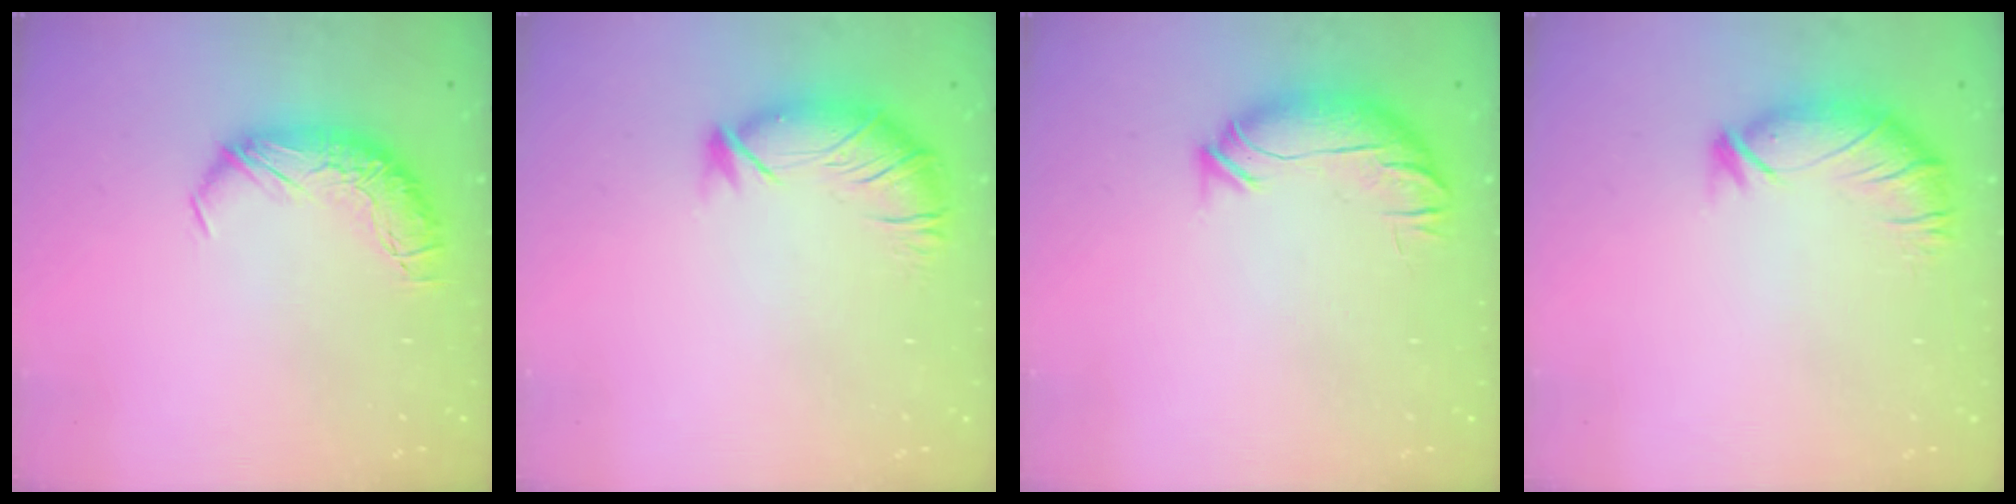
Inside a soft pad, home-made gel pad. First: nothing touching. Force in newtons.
{"total": 2.7, "press": 2.0, "slide": 1.8}
{"total": 4.2, "press": 3.8, "slide": 1.9}
{"total": 3.0, "press": 2.5, "slide": 1.7}